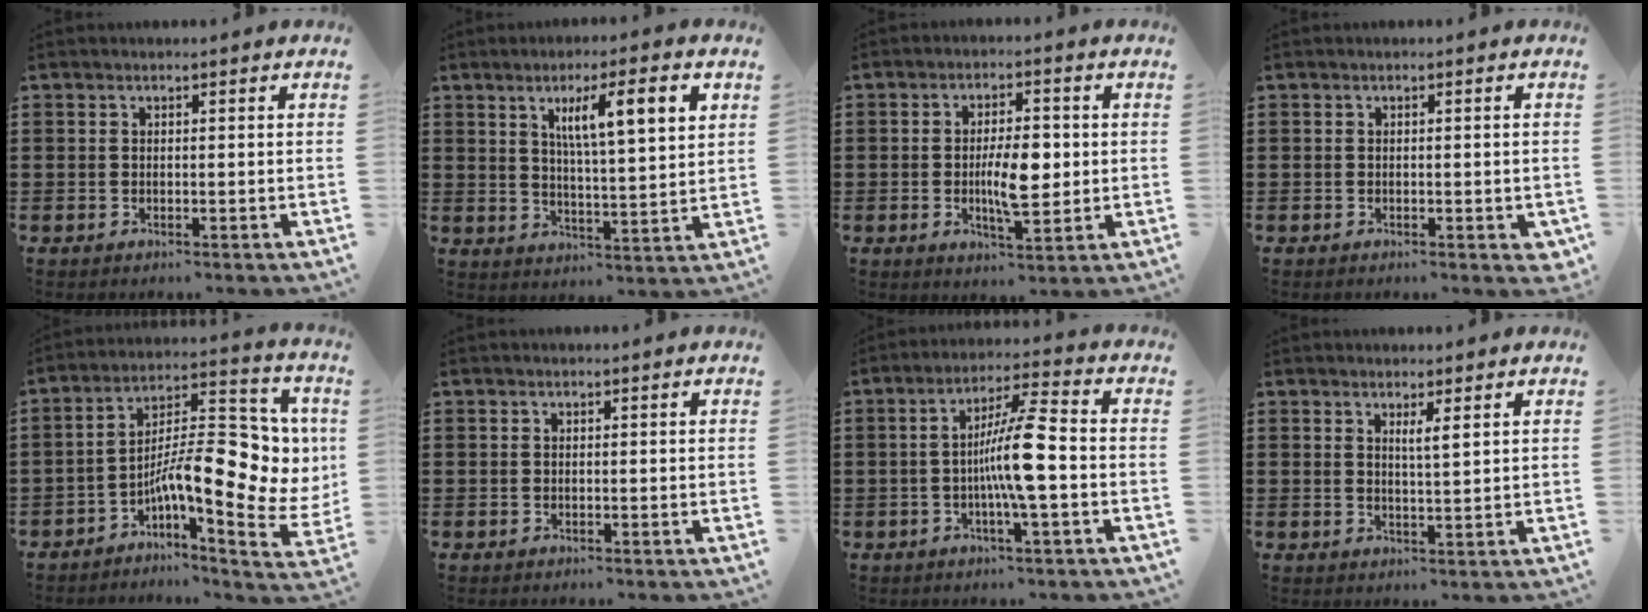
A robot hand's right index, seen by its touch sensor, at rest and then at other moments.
{"total": 8.6, "force": [3.3, 1.4, 7.8], "torque": [-0.147, 0.005, 0.052]}
{"total": 7.3, "force": [-0.3, 2.8, 6.7], "torque": [-0.126, 0.002, -0.013]}
{"total": 0.9, "force": [-0.3, 0.4, 0.8], "torque": [-0.015, -0.002, -0.006]}
{"total": 14.2, "force": [-1.6, 4.6, 13.3], "torque": [-0.198, -0.026, -0.032]}
{"total": 0.0}
{"total": 8.8, "force": [-1.4, 0.6, 8.7], "torque": [-0.164, -0.004, -0.033]}
{"total": 2.0, "force": [1.2, -0.1, 1.6], "torque": [-0.034, -0.001, 0.020]}